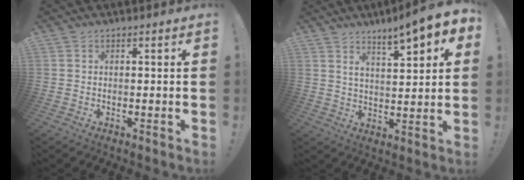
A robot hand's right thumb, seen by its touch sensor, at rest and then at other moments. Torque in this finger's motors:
{"motor_torque": [1.17, 1.22, 0.38, 0.36, 0.04]}